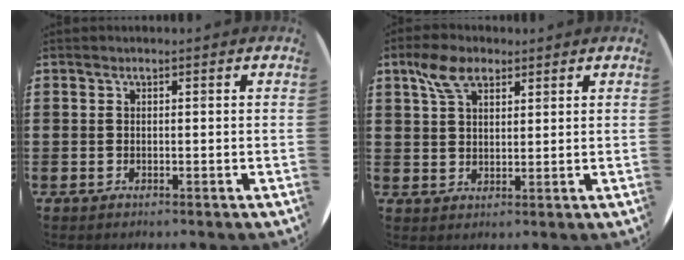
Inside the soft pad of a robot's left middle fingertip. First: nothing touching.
{"total": 5.3, "force": [3.3, 2.8, 2.9], "torque": [-0.059, 0.007, 0.061]}